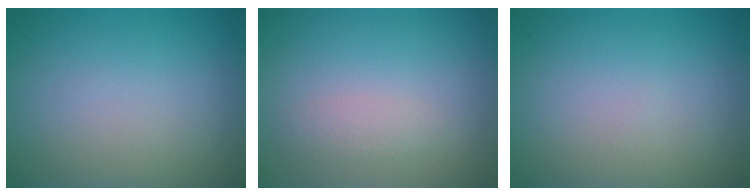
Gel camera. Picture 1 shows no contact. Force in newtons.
{"total": 1.4, "press": 1.4, "slide": 0.1}
{"total": 0.0}